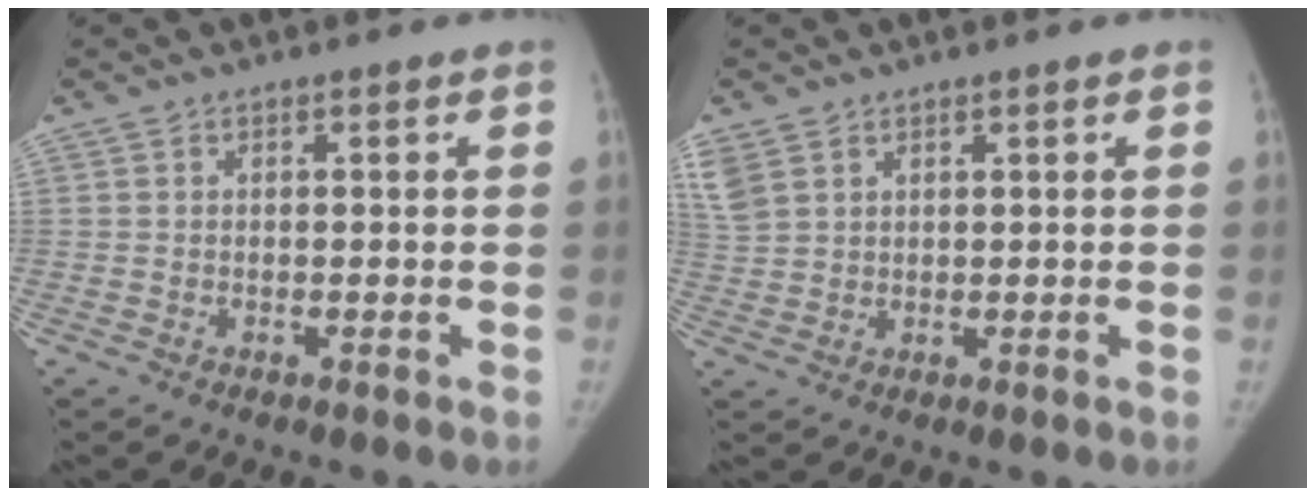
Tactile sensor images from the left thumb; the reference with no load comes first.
{"total": 6.6, "force": [3.8, 4.4, 3.1], "torque": [-0.086, 0.005, 0.087]}